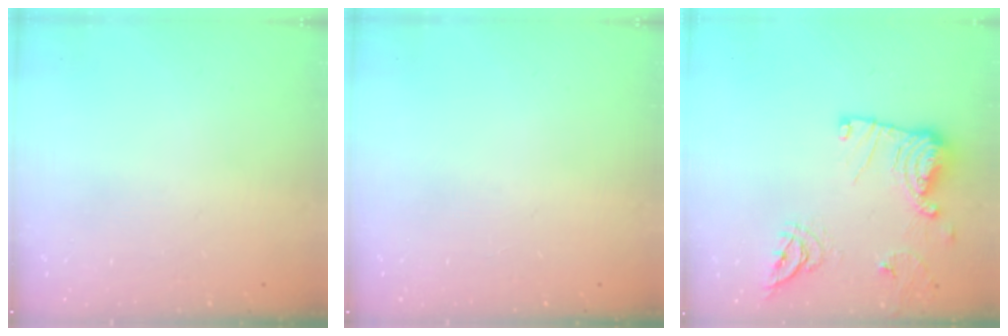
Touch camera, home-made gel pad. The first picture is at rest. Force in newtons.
{"total": 0.0}
{"total": 17.4, "press": 17.4, "slide": 1.1}